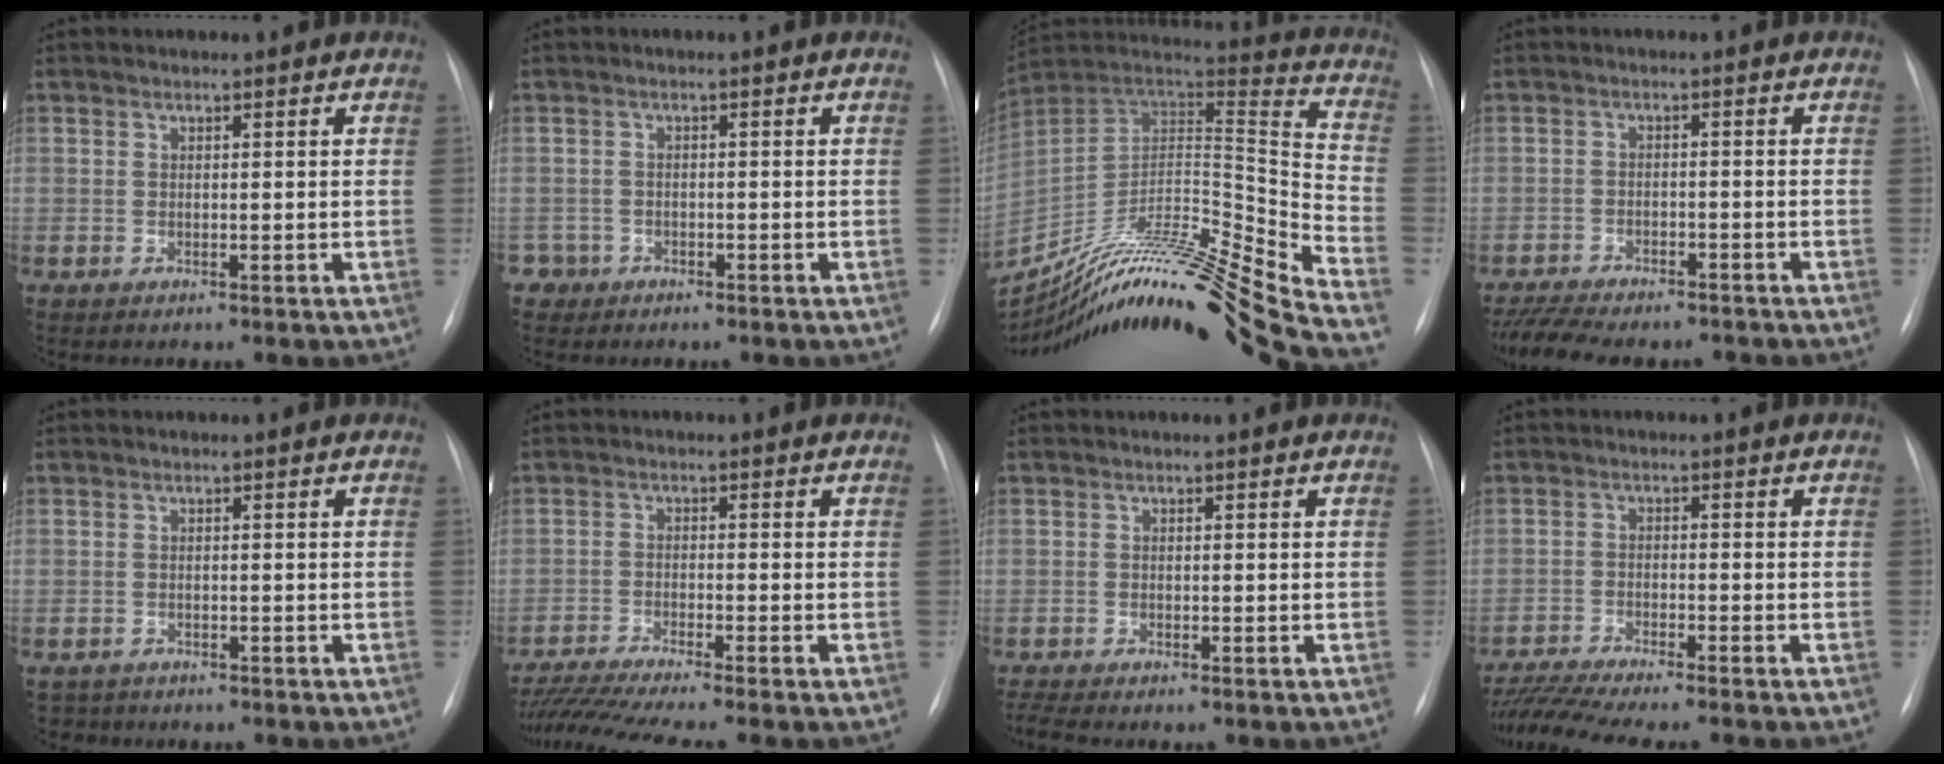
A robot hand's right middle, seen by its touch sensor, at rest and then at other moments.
{"total": 2.3, "force": [-1.4, 1.7, -0.7], "torque": [0.010, 0.009, -0.028]}
{"total": 30.0, "force": [-25.2, -1.0, 16.4], "torque": [-0.220, -0.023, -0.402]}
{"total": 12.6, "force": [-11.1, 3.3, 4.9], "torque": [-0.097, -0.001, -0.158]}
{"total": 1.9, "force": [-1.6, 1.0, -0.5], "torque": [0.002, 0.000, -0.025]}
{"total": 10.5, "force": [-9.0, -1.3, 5.1], "torque": [-0.083, -0.017, -0.150]}
{"total": 1.7, "force": [-1.5, -0.3, 0.6], "torque": [-0.026, -0.010, -0.033]}
{"total": 9.7, "force": [-8.7, -0.8, 4.3], "torque": [-0.067, -0.015, -0.143]}